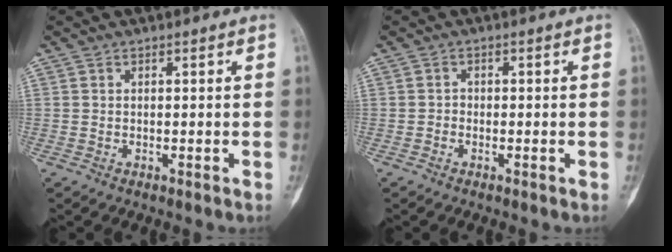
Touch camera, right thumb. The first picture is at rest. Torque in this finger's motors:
{"motor_torque": [0.66, -0.04, 0.10, -0.50, 0.03]}